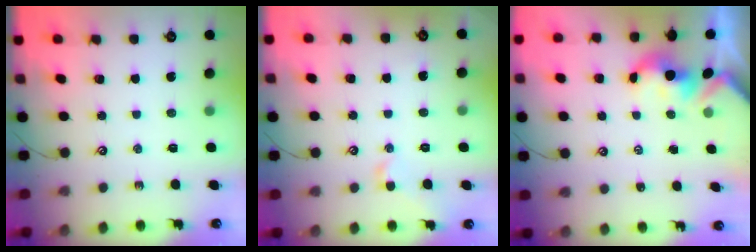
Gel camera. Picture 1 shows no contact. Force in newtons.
{"total": 1.2, "press": 1.0, "slide": 0.6}
{"total": 1.7, "press": 1.7, "slide": 0.2}